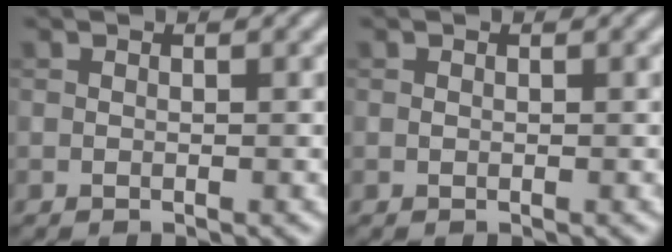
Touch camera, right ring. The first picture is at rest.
{"total": 0.0}